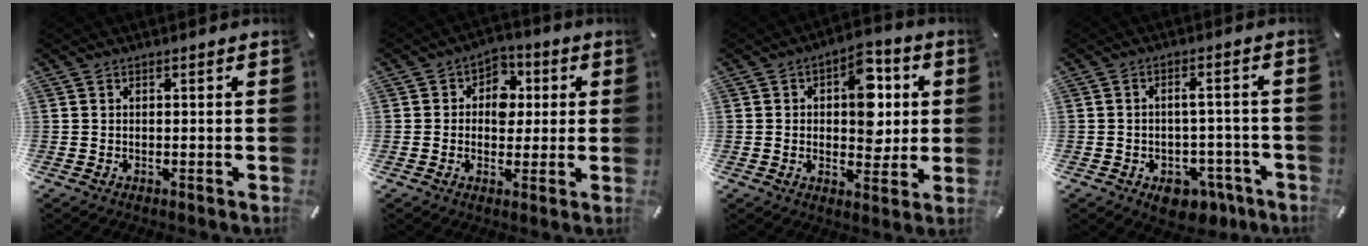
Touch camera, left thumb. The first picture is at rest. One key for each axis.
{"total": 6.9, "fx": 0.1, "fy": 5.9, "fz": 3.4, "tx": -0.047, "ty": 0.010, "tz": -0.005}
{"total": 11.4, "fx": 2.2, "fy": 7.5, "fz": 8.3, "tx": -0.100, "ty": -0.002, "tz": 0.034}
{"total": 7.1, "fx": -2.7, "fy": 4.8, "fz": 4.6, "tx": -0.057, "ty": 0.016, "tz": -0.041}